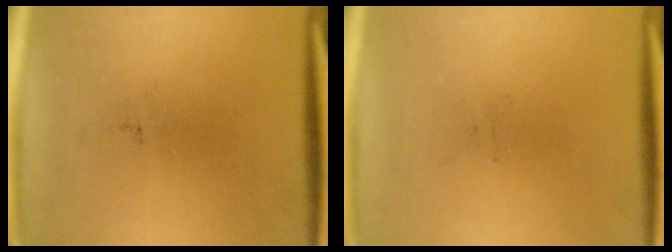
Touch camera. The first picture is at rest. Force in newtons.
{"total": 0.0}